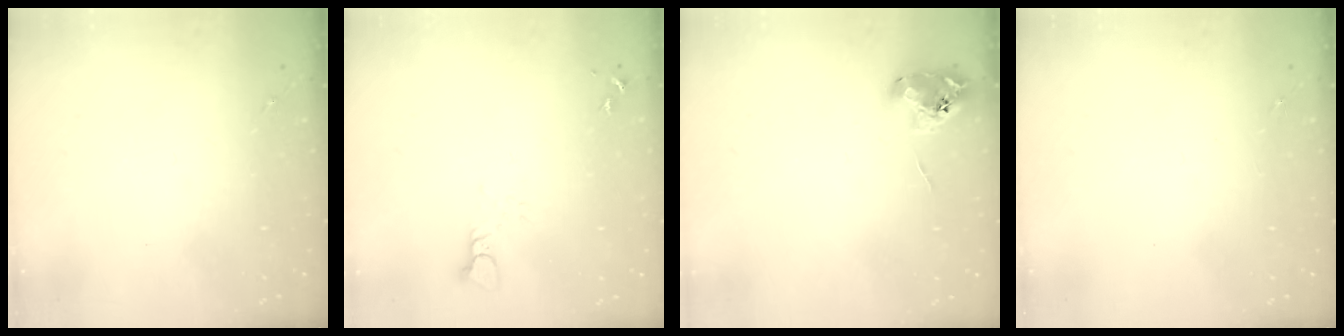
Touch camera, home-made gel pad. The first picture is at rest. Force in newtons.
{"total": 3.1, "press": 3.1, "slide": 0.3}
{"total": 8.7, "press": 8.6, "slide": 0.8}
{"total": 0.0}